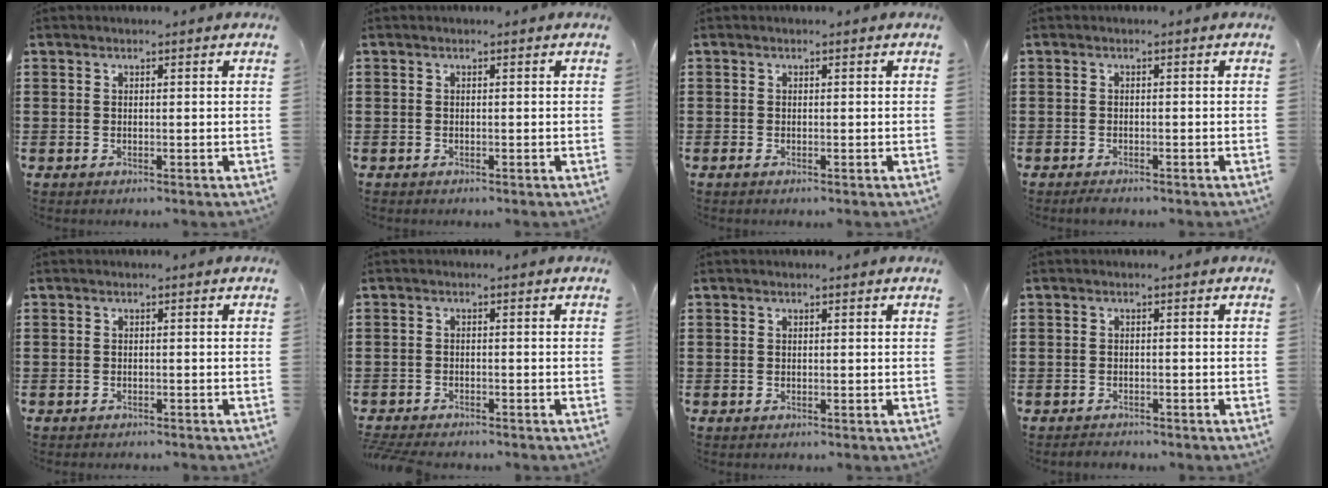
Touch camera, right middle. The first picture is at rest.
{"total": 0.0}
{"total": 0.0}
{"total": 0.9, "force": [-0.9, 0.2, 0.3], "torque": [-0.007, -0.004, -0.016]}
{"total": 0.7, "force": [-0.7, 0.2, 0.0], "torque": [-0.001, 0.000, -0.015]}
{"total": 1.9, "force": [-1.8, 0.2, 0.1], "torque": [-0.015, -0.004, -0.042]}
{"total": 0.0}
{"total": 1.3, "force": [-1.2, 0.2, -0.1], "torque": [-0.002, 0.001, -0.028]}